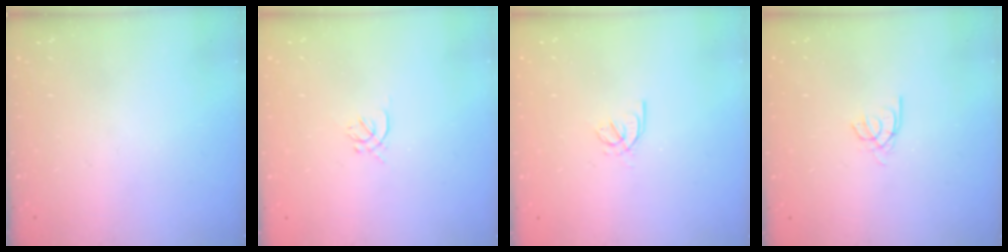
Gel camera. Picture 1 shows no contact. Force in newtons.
{"total": 1.0, "press": 0.9, "slide": 0.4}
{"total": 3.2, "press": 3.2, "slide": 0.7}
{"total": 2.2, "press": 2.1, "slide": 0.4}